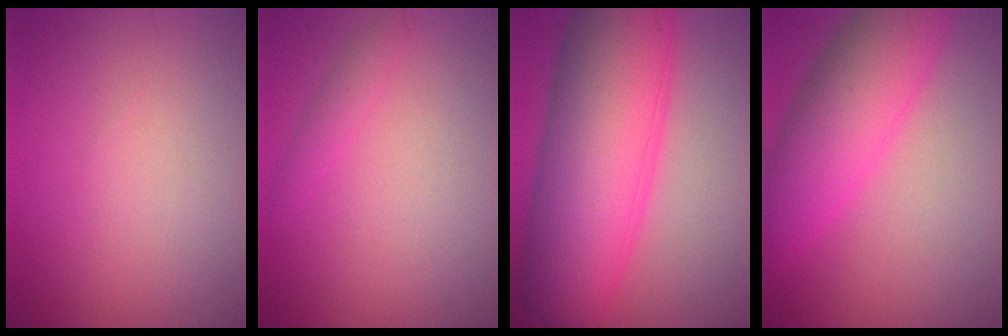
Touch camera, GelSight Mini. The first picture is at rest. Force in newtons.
{"total": 1.1, "press": 1.1, "slide": 0.1}
{"total": 13.1, "press": 13.1, "slide": 0.1}
{"total": 7.4, "press": 7.4, "slide": 0.2}